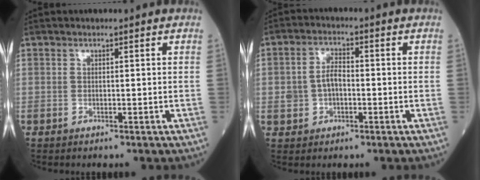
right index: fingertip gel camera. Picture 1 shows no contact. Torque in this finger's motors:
{"motor_torque": [0.16, -0.07, 0.09, 0.05]}